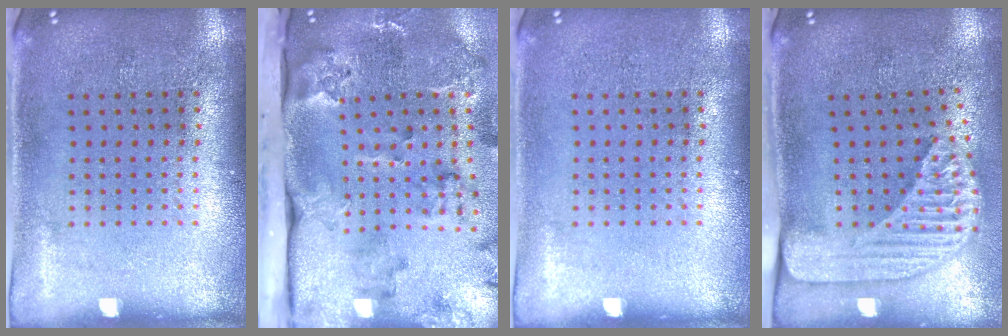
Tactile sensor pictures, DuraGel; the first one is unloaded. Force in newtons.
{"total": 3.8, "press": 2.7, "slide": 2.6}
{"total": 0.0}
{"total": 2.4, "press": 1.7, "slide": 1.6}